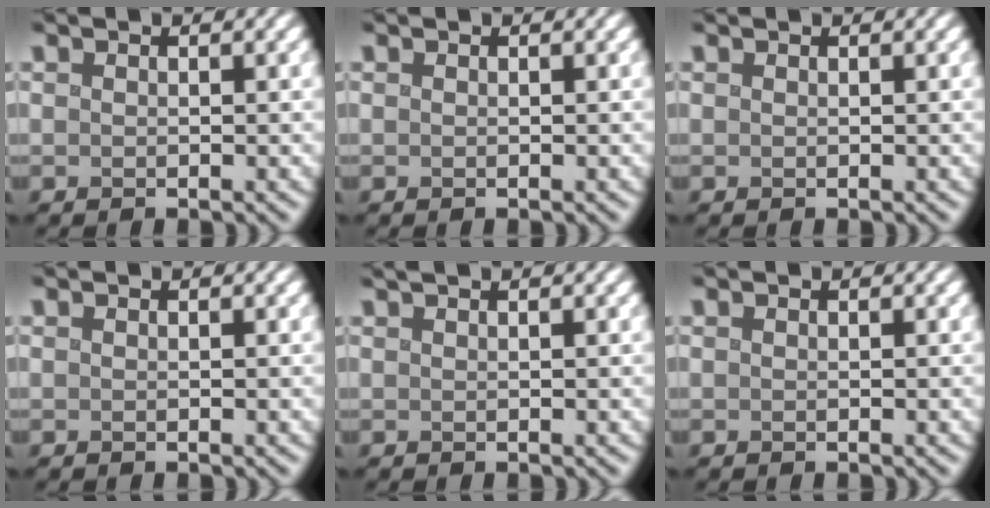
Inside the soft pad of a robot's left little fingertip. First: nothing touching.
{"total": 0.0}
{"total": 0.0}
{"total": 0.0}
{"total": 1.9, "force": [1.4, 0.7, 1.1], "torque": [-0.001, 0.009, 0.002]}
{"total": 0.0}